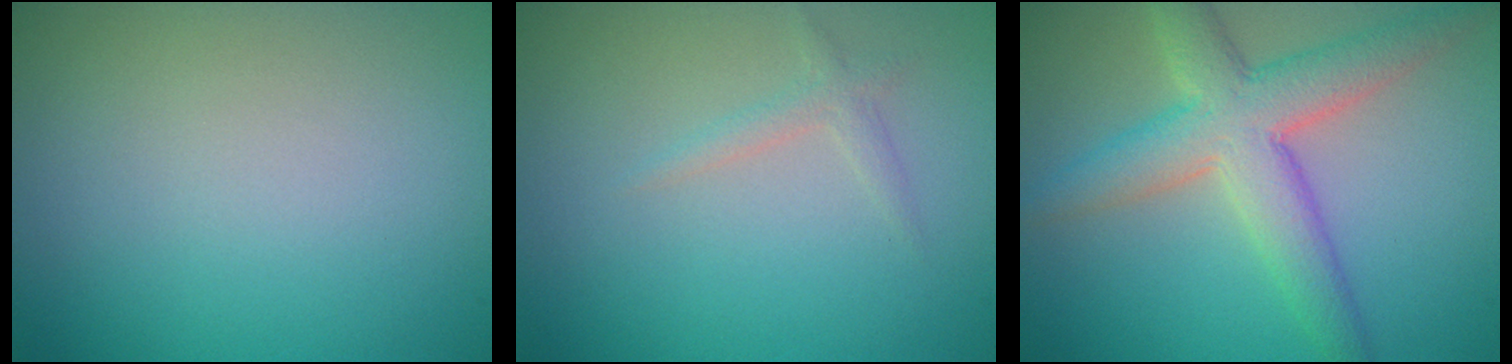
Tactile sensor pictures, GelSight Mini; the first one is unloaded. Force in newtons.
{"total": 1.1, "press": 1.1, "slide": 0.0}
{"total": 6.1, "press": 6.1, "slide": 0.1}